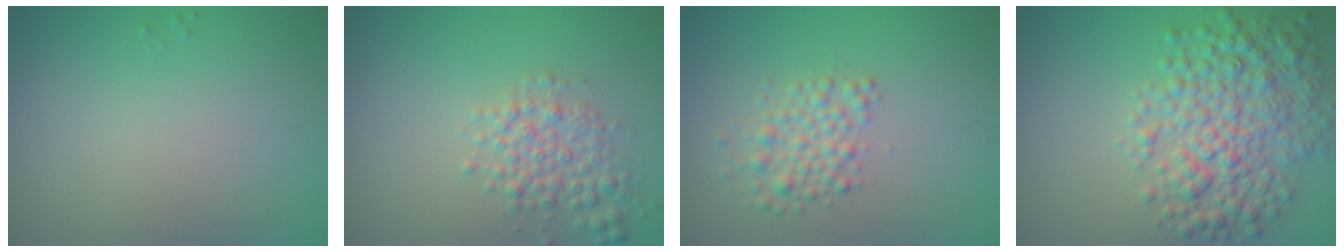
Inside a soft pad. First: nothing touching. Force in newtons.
{"total": 3.0, "press": 3.0, "slide": 0.1}
{"total": 2.9, "press": 2.9, "slide": 0.1}
{"total": 6.6, "press": 6.6, "slide": 0.1}